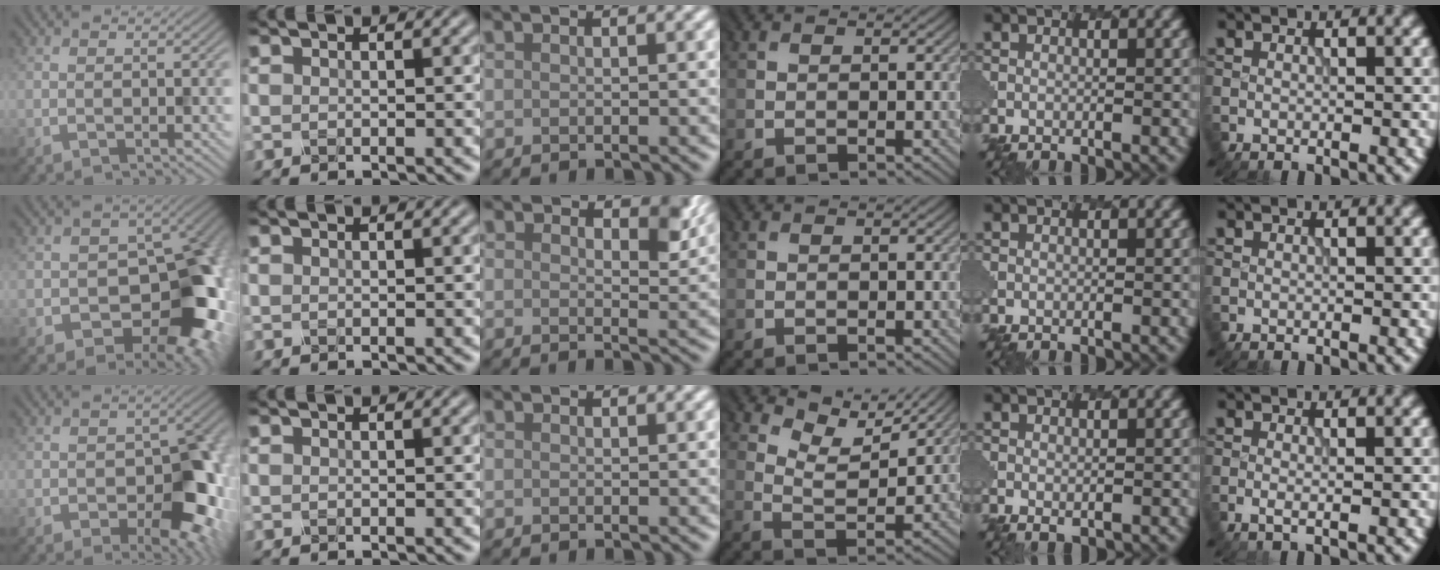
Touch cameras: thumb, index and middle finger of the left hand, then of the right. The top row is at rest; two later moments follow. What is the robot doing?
{"motion": "dispense", "object": "toothpaste"}